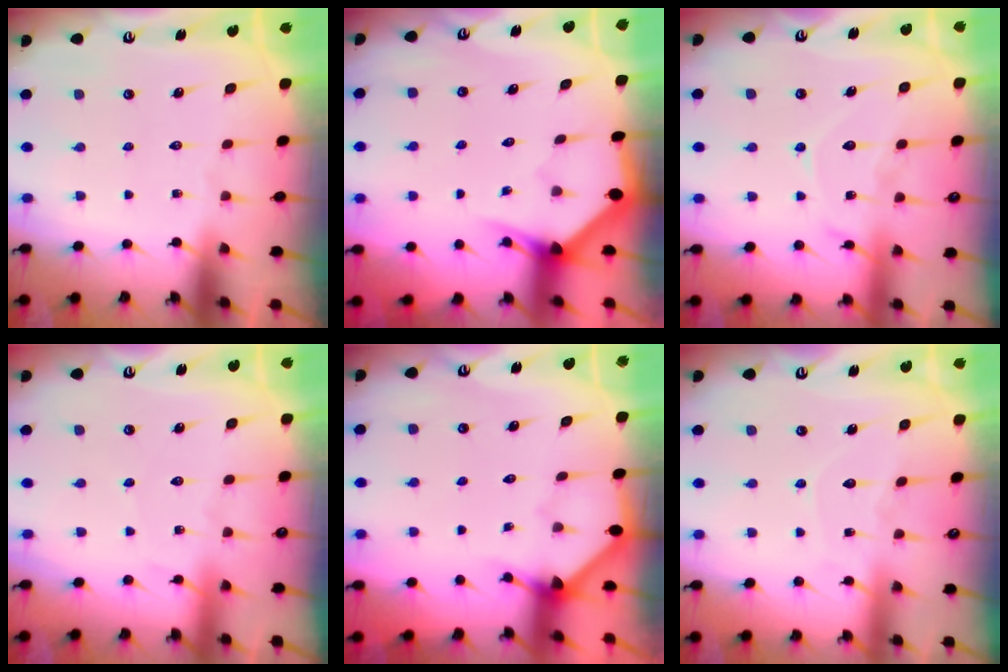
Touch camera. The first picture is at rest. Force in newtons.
{"total": 3.2, "press": 3.2, "slide": 0.2}
{"total": 11.7, "press": 11.6, "slide": 0.9}
{"total": 2.6, "press": 2.5, "slide": 0.3}
{"total": 2.9, "press": 2.8, "slide": 0.4}
{"total": 6.1, "press": 6.1, "slide": 0.6}